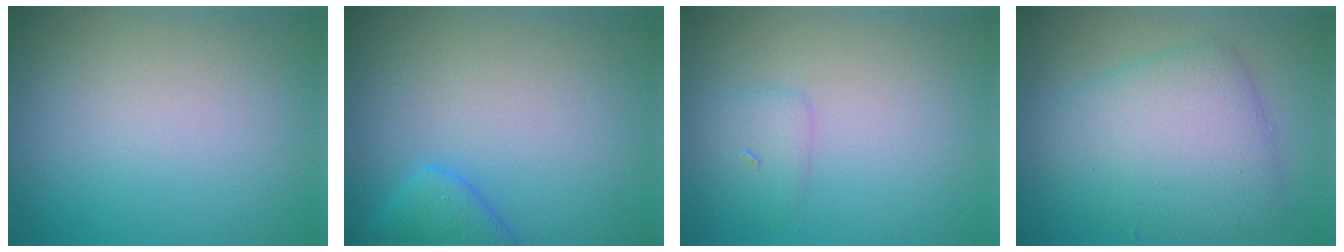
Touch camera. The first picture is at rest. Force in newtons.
{"total": 2.5, "press": 2.5, "slide": 0.4}
{"total": 1.4, "press": 1.4, "slide": 0.1}
{"total": 6.6, "press": 6.6, "slide": 0.2}